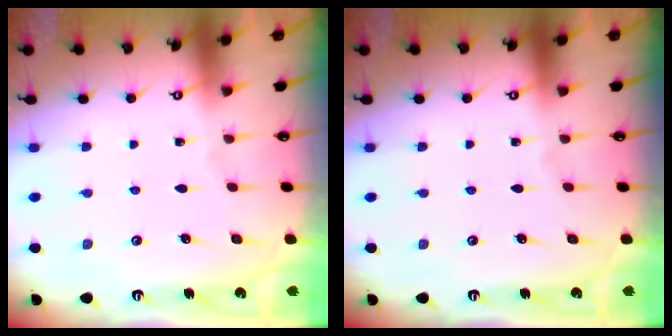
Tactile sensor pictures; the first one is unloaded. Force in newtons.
{"total": 0.0}